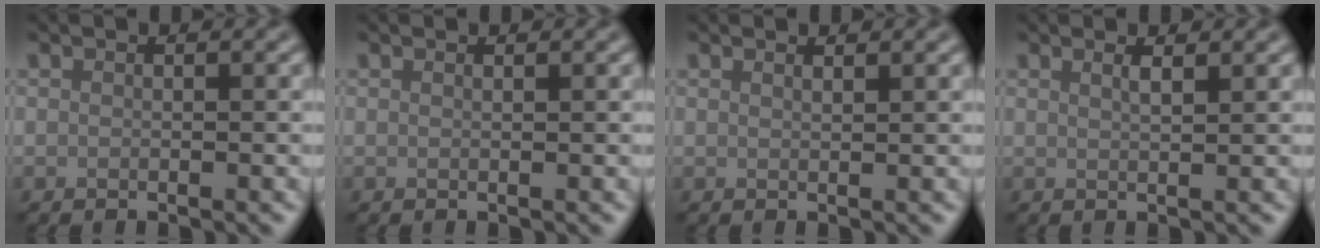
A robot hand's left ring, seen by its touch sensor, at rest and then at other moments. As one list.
[{"total": 0.0}, {"total": 0.9, "force": [0.8, 0.2, 0.4], "torque": [-0.001, -0.002, 0.008]}, {"total": 1.4, "force": [0.9, 0.5, 1.0], "torque": [-0.008, 0.005, 0.008]}]